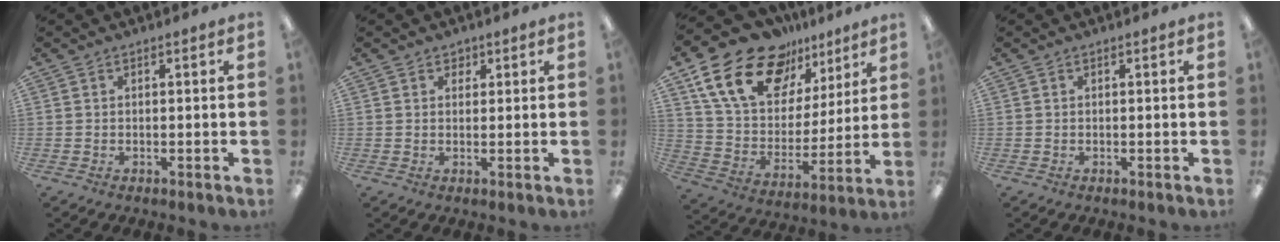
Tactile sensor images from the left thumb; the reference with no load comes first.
{"total": 1.9, "force": [1.3, 1.4, 0.3], "torque": [0.000, -0.001, 0.022]}
{"total": 20.7, "force": [12.9, 12.5, 10.1], "torque": [-0.178, -0.064, 0.236]}
{"total": 0.0}